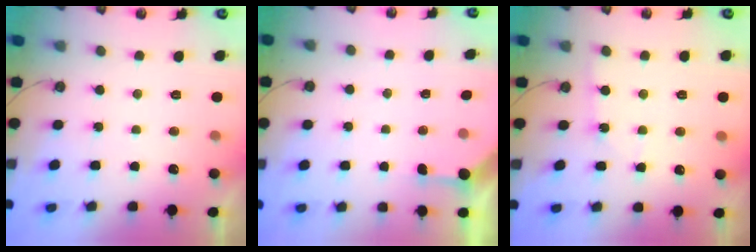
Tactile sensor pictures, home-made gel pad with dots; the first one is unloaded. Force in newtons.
{"total": 2.9, "press": 2.8, "slide": 0.3}
{"total": 3.9, "press": 3.9, "slide": 0.5}